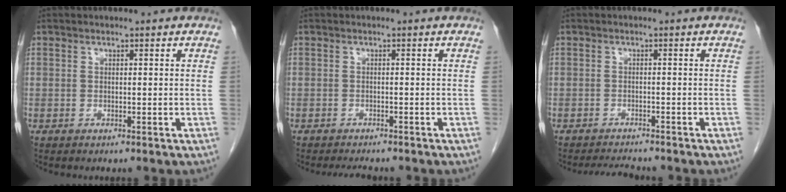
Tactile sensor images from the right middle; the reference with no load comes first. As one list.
[{"total": 2.8, "force": [-2.6, 0.7, 0.9], "torque": [-0.014, -0.006, -0.035]}, {"total": 3.1, "force": [-3.0, 0.2, 0.5], "torque": [-0.013, -0.012, -0.048]}]